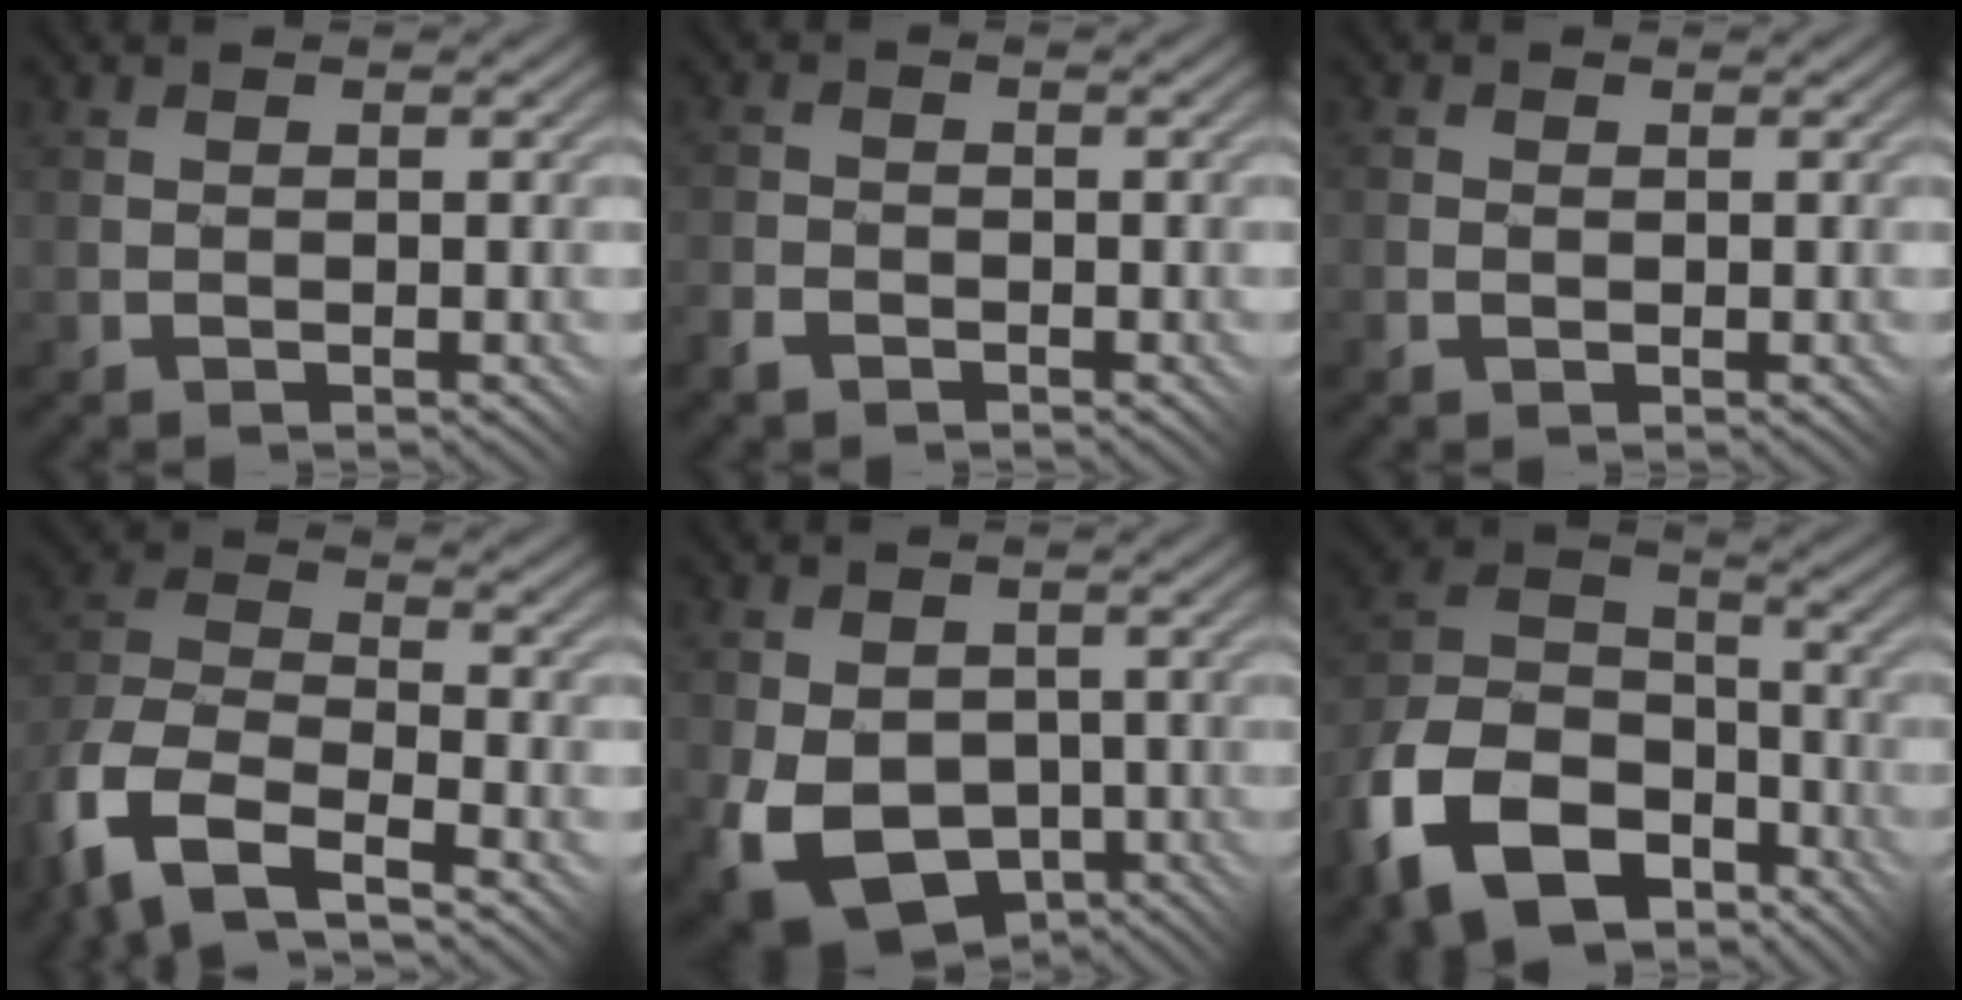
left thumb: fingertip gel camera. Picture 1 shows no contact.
{"total": 2.6, "force": [-1.9, 1.6, 0.8], "torque": [-0.024, -0.003, -0.044]}
{"total": 1.1, "force": [-0.2, 1.0, 0.5], "torque": [-0.006, 0.001, -0.001]}
{"total": 12.6, "force": [-8.2, 5.5, 7.8], "torque": [-0.181, -0.019, -0.169]}
{"total": 11.1, "force": [-3.8, 7.6, 7.1], "torque": [-0.145, -0.030, -0.064]}
{"total": 16.0, "force": [-9.3, 9.8, 8.6], "torque": [-0.211, -0.034, -0.177]}